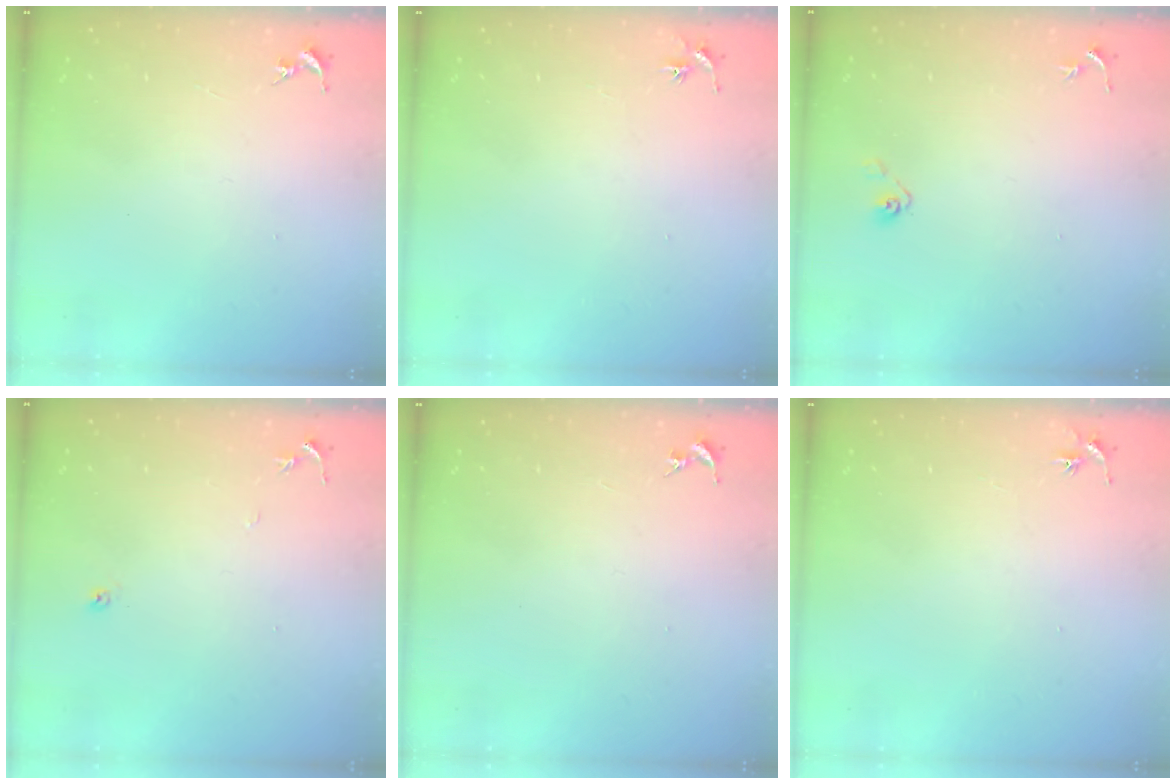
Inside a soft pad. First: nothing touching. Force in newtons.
{"total": 2.9, "press": 2.9, "slide": 0.3}
{"total": 3.9, "press": 3.3, "slide": 2.0}
{"total": 4.6, "press": 4.6, "slide": 0.5}
{"total": 0.0}
{"total": 2.9, "press": 2.9, "slide": 0.3}